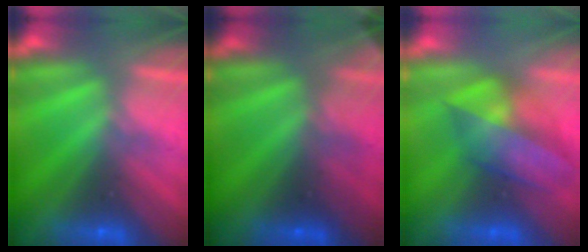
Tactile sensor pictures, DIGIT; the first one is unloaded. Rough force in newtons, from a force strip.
{"total": 2.8}
{"total": 4.0}